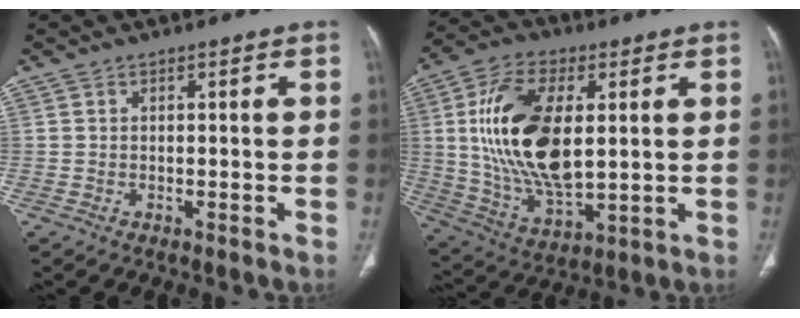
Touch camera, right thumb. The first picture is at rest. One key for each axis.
{"total": 20.7, "fx": 3.2, "fy": 10.7, "fz": 17.4, "tx": -0.325, "ty": -0.013, "tz": 0.066}